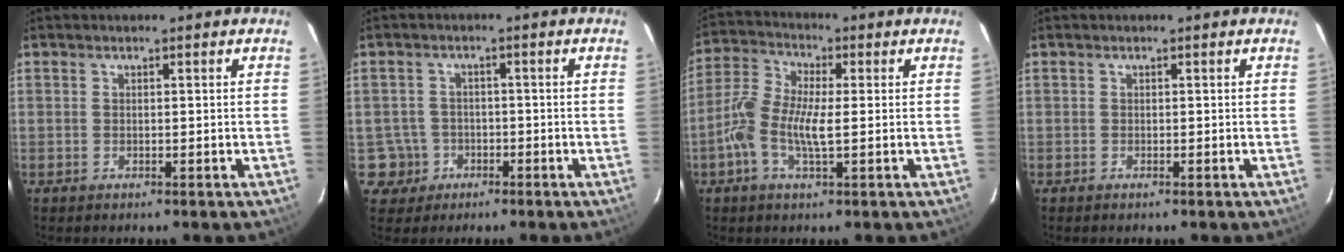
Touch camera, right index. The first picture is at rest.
{"total": 4.8, "force": [-1.8, 4.5, 0.0], "torque": [-0.010, 0.021, -0.028]}
{"total": 8.3, "force": [-1.5, 2.8, 7.7], "torque": [-0.173, 0.010, -0.039]}
{"total": 0.0}